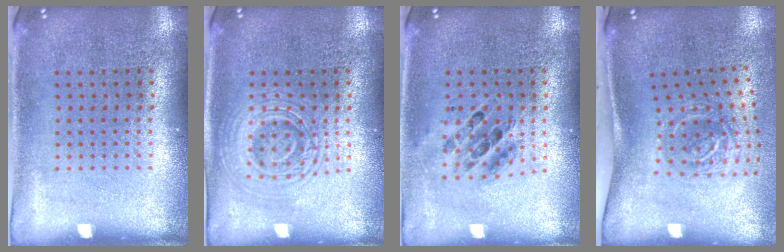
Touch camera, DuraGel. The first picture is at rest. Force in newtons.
{"total": 2.8, "press": 2.8, "slide": 0.5}
{"total": 0.8, "press": 0.7, "slide": 0.2}
{"total": 2.1, "press": 1.3, "slide": 1.6}